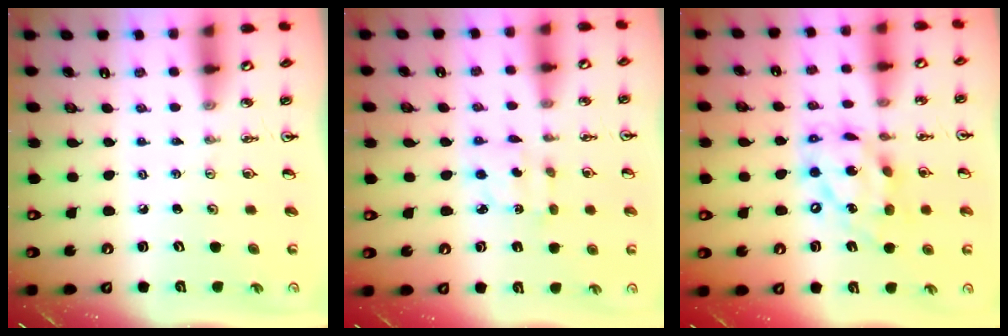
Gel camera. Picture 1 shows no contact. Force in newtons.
{"total": 2.5, "press": 2.5, "slide": 0.2}
{"total": 15.6, "press": 15.6, "slide": 1.0}